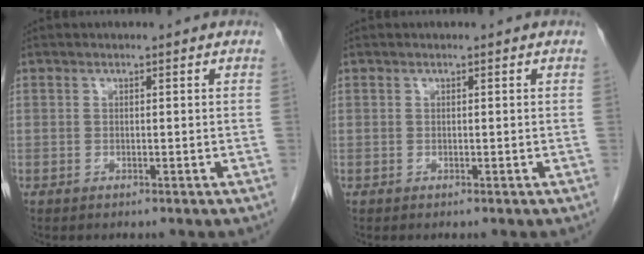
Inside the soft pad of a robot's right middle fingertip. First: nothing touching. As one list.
[{"total": 0.0}]